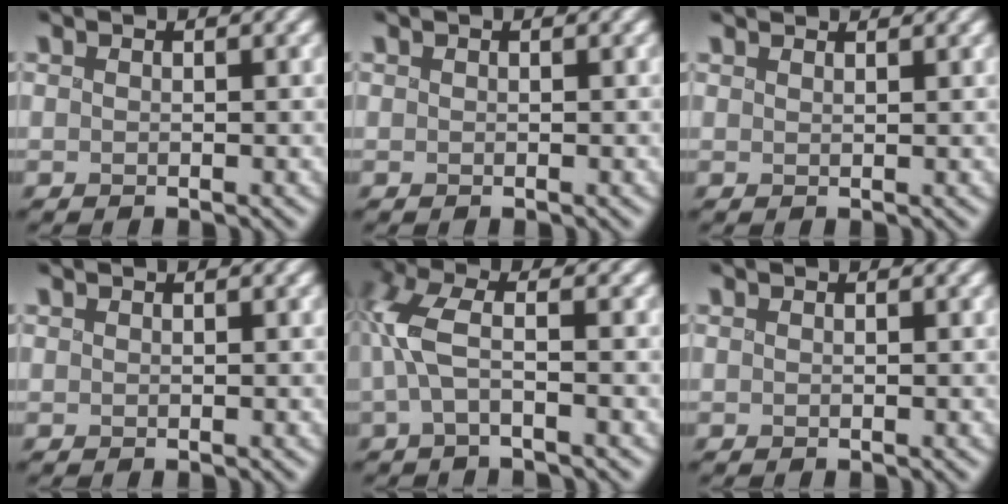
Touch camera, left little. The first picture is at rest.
{"total": 0.0}
{"total": 1.5, "force": [1.5, 0.1, 0.3], "torque": [-0.003, 0.004, 0.021]}
{"total": 0.0}
{"total": 5.2, "force": [-0.3, 1.9, 4.8], "torque": [-0.115, 0.007, -0.014]}
{"total": 0.0}